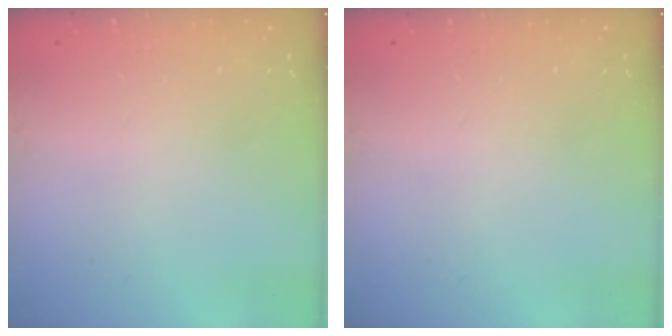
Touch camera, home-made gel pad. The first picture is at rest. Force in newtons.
{"total": 0.0}